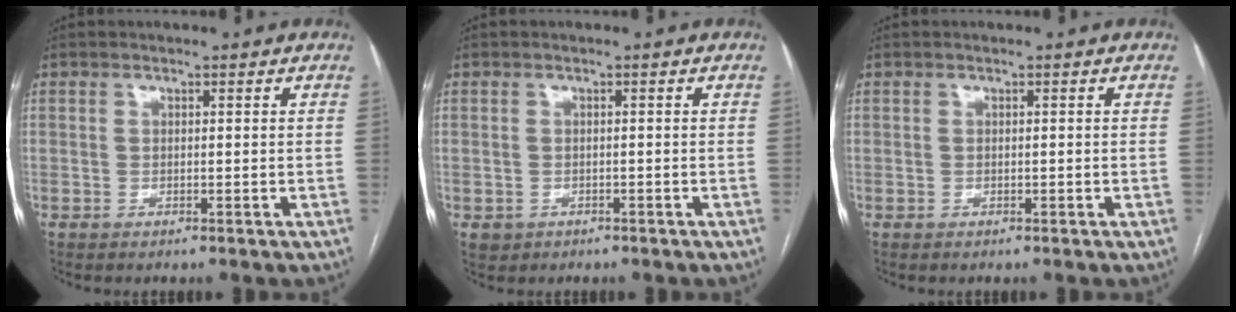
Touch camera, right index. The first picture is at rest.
{"total": 1.7, "force": [-0.8, 1.4, 0.3], "torque": [-0.009, 0.002, -0.004]}
{"total": 0.0}